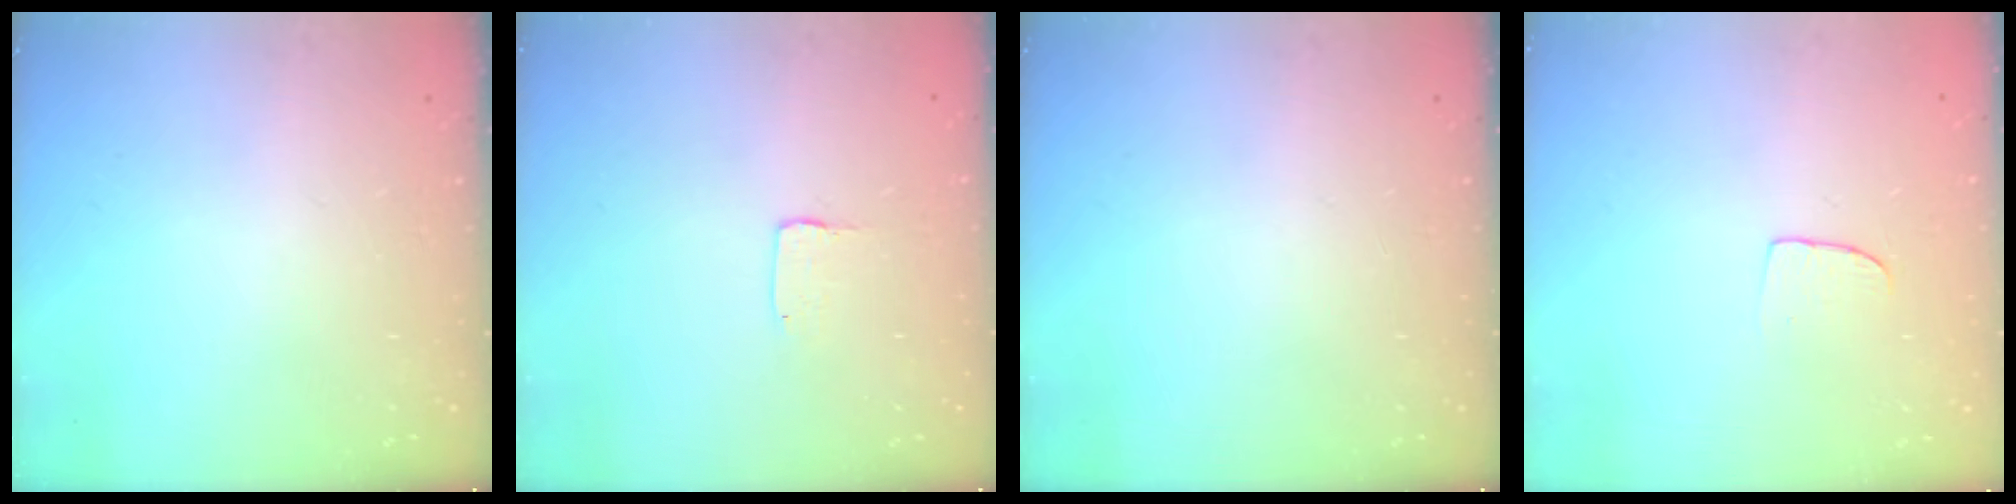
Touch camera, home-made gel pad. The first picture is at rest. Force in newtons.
{"total": 1.3, "press": 1.2, "slide": 0.1}
{"total": 0.0}
{"total": 5.5, "press": 5.5, "slide": 0.3}